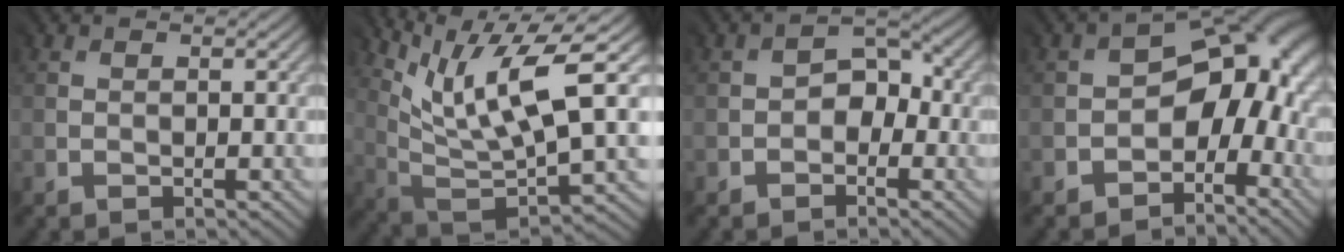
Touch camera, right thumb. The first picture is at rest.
{"total": 11.5, "force": [6.6, 2.7, 9.0], "torque": [-0.182, -0.003, 0.136]}
{"total": 3.0, "force": [-1.1, 2.5, 1.4], "torque": [-0.005, 0.003, -0.021]}
{"total": 8.0, "force": [-2.7, 5.2, 5.5], "torque": [-0.047, 0.002, -0.051]}